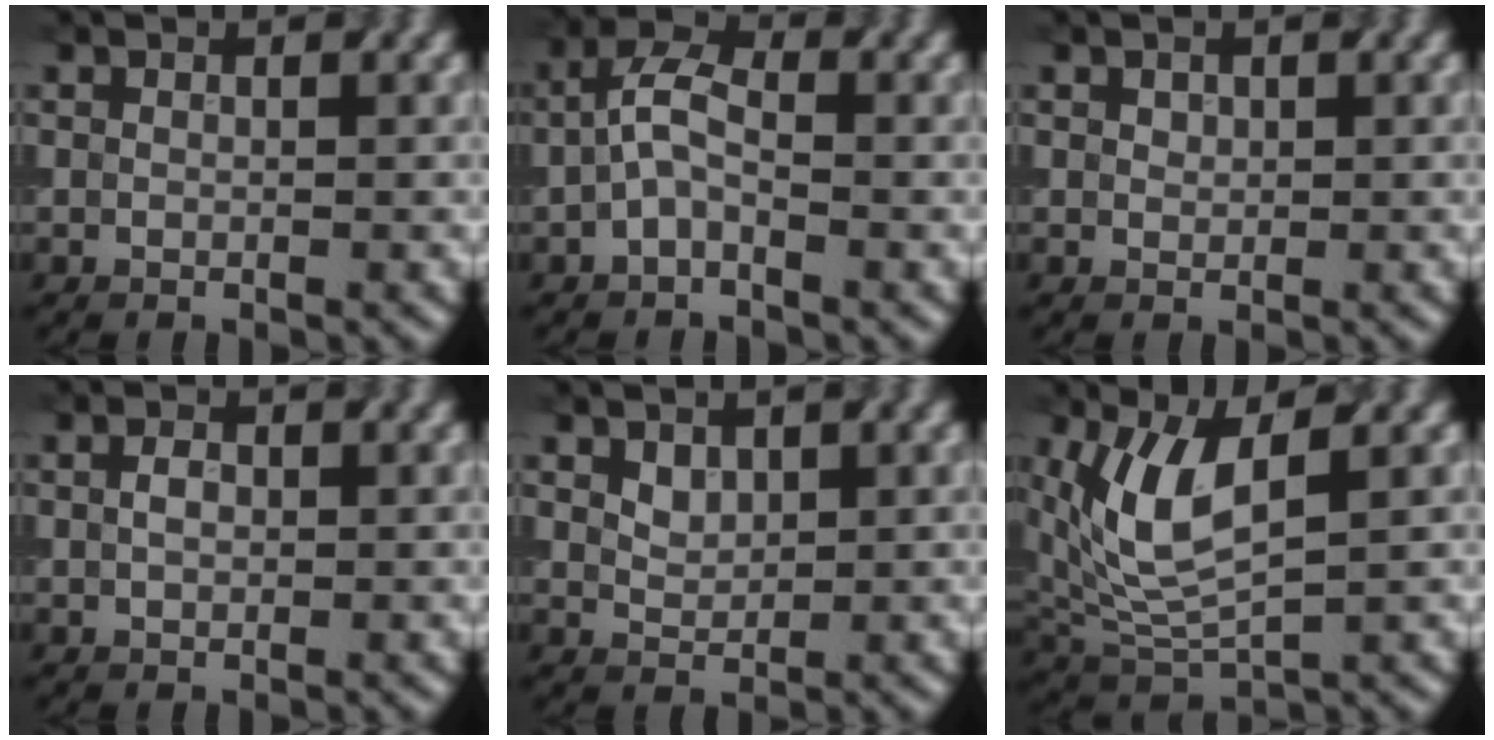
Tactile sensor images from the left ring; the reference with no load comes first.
{"total": 3.2, "force": [-1.1, 1.4, 2.7], "torque": [-0.059, 0.021, -0.022]}
{"total": 0.7, "force": [0.4, 0.5, 0.3], "torque": [-0.008, 0.005, 0.009]}
{"total": 1.1, "force": [-0.1, 0.6, 0.9], "torque": [-0.018, 0.008, 0.001]}
{"total": 1.6, "force": [0.8, 1.0, 0.9], "torque": [-0.018, 0.004, 0.025]}
{"total": 7.0, "force": [1.7, 3.2, 6.0], "torque": [-0.140, 0.004, 0.042]}